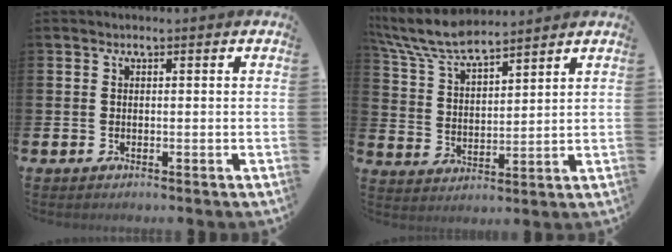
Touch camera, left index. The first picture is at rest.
{"total": 7.6, "force": [7.0, 1.4, 2.7], "torque": [-0.078, -0.037, 0.125]}